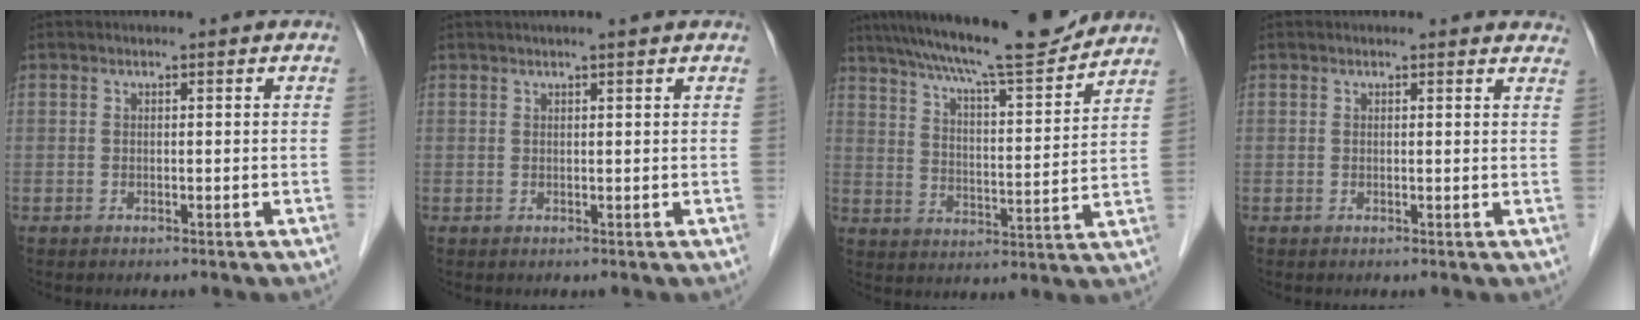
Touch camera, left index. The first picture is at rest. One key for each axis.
{"total": 3.1, "fx": 2.6, "fy": -0.2, "fz": 1.7, "tx": -0.019, "ty": 0.019, "tz": 0.036}
{"total": 17.2, "fx": 15.2, "fy": 0.8, "fz": 7.9, "tx": -0.131, "ty": 0.002, "tz": 0.228}
{"total": 4.1, "fx": 3.9, "fy": 0.9, "fz": 0.5, "tx": 0.002, "ty": -0.007, "tz": 0.022}